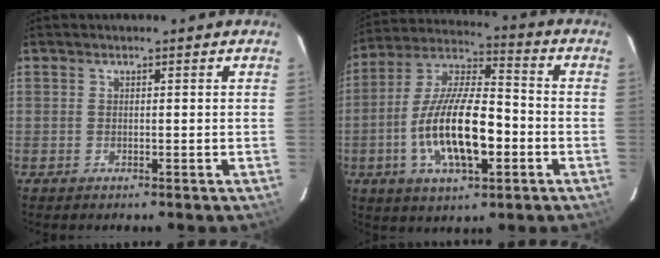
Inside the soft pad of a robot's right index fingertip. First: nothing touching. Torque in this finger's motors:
{"motor_torque": [1.26, -0.88, 1.05, 0.21]}